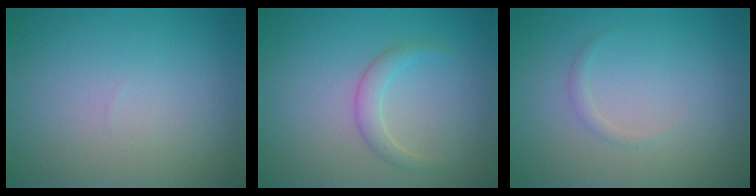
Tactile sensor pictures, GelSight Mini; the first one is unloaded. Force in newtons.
{"total": 1.7, "press": 1.7, "slide": 0.1}
{"total": 0.6, "press": 0.6, "slide": 0.0}